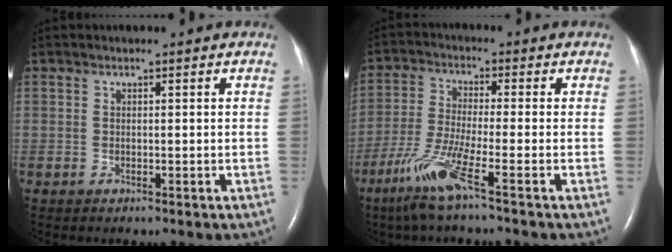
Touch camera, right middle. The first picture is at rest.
{"total": 8.2, "force": [-4.8, -0.8, 6.6], "torque": [-0.141, -0.026, -0.102]}